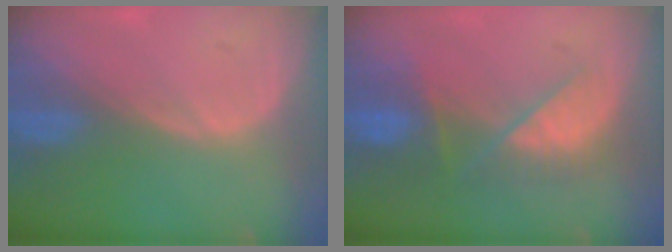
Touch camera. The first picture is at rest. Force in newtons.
{"total": 7.8, "press": 7.2, "slide": 2.8}